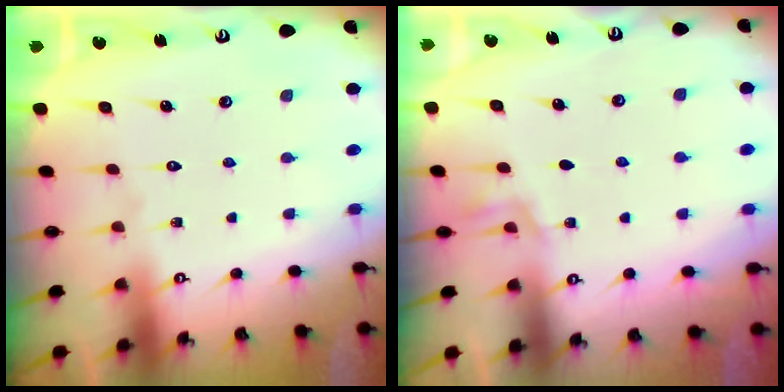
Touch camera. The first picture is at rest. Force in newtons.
{"total": 2.5, "press": 1.7, "slide": 1.7}